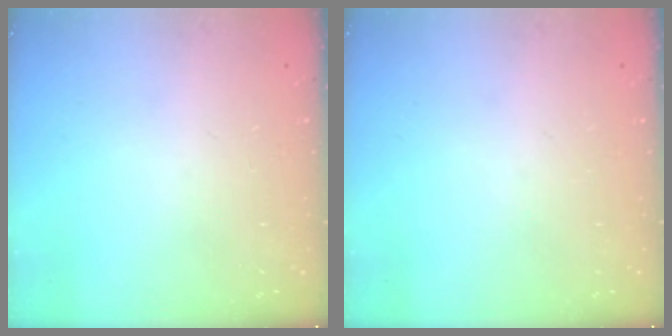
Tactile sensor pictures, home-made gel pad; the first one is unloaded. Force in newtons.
{"total": 0.0}